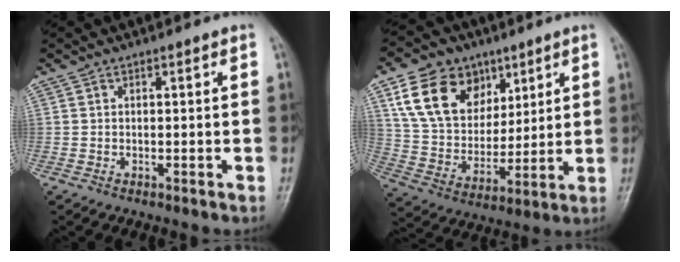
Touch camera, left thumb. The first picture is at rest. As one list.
[{"total": 17.4, "force": [8.3, 12.8, 8.4], "torque": [-0.120, -0.022, 0.158]}]